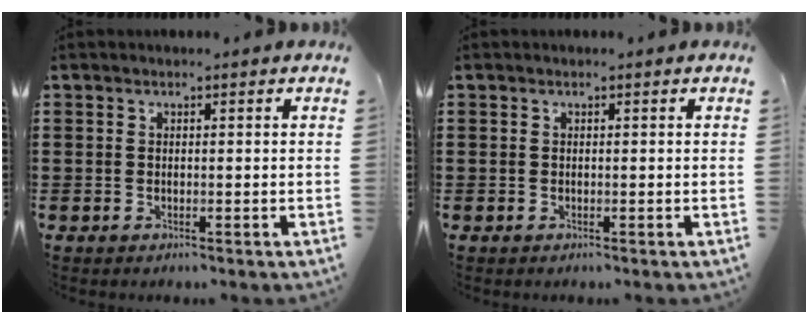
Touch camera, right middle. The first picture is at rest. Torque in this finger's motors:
{"motor_torque": [-0.69, -0.64, 0.01, -0.01]}